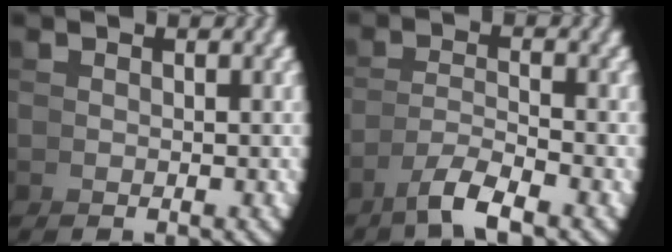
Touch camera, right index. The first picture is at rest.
{"total": 2.9, "force": [-1.8, -0.2, 2.2], "torque": [-0.036, -0.002, -0.029]}